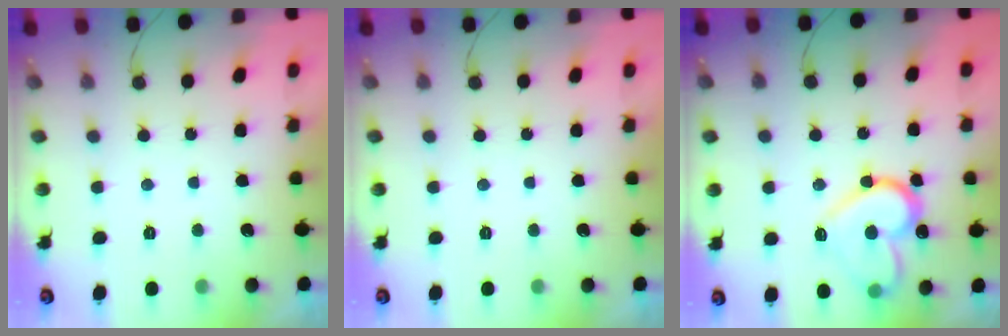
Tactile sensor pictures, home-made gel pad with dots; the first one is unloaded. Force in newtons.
{"total": 0.0}
{"total": 16.4, "press": 16.3, "slide": 1.9}